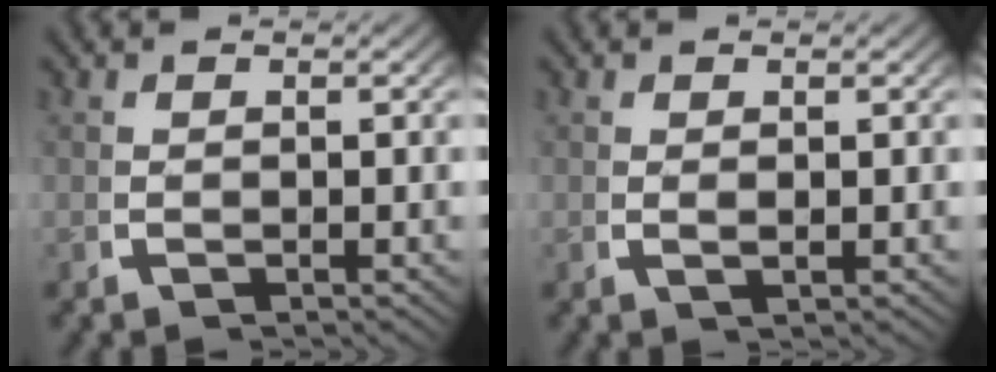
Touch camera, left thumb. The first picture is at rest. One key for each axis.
{"total": 0.7, "fx": 0.4, "fy": 0.1, "fz": 0.6, "tx": -0.019, "ty": -0.005, "tz": 0.012}